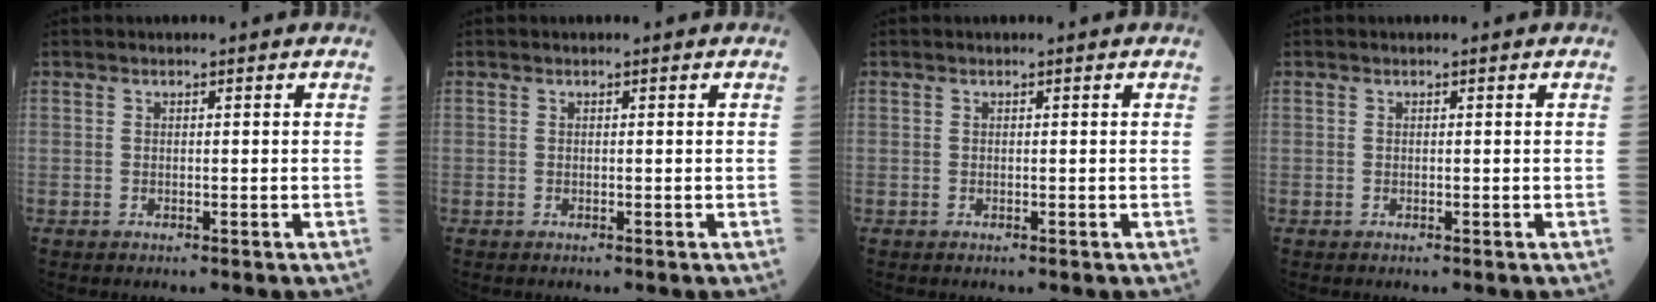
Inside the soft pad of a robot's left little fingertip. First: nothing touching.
{"total": 0.0}
{"total": 0.0}
{"total": 0.0}